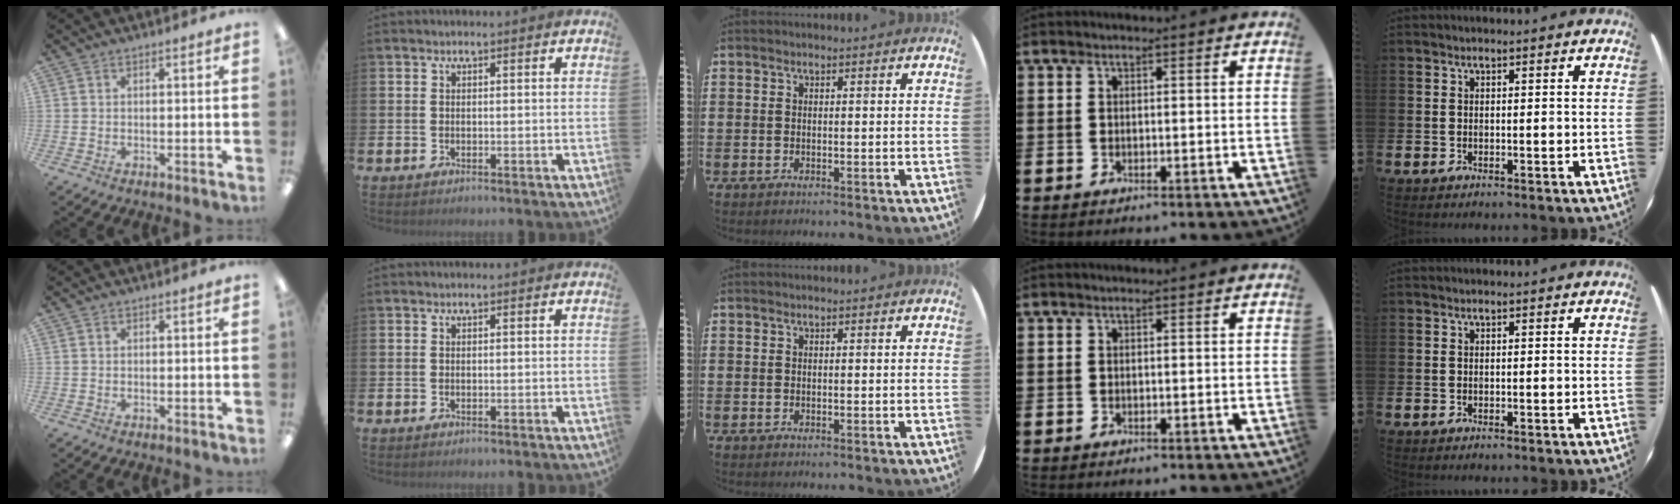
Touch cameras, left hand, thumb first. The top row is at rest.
{}